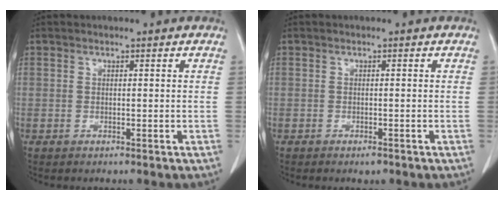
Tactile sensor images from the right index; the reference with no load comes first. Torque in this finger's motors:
{"motor_torque": [-0.17, -0.19, 0.00, 0.00]}